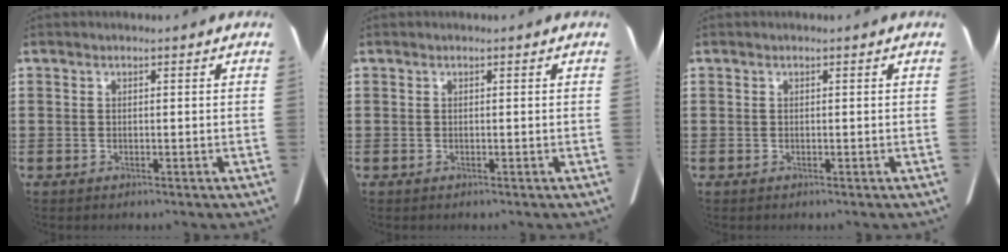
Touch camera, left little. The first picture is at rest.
{"total": 0.0}
{"total": 0.0}